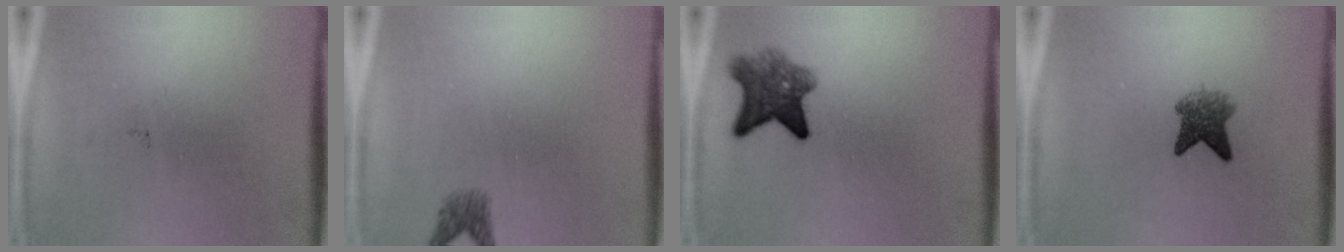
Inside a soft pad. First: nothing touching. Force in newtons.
{"total": 1.8}
{"total": 6.0}
{"total": 4.2}